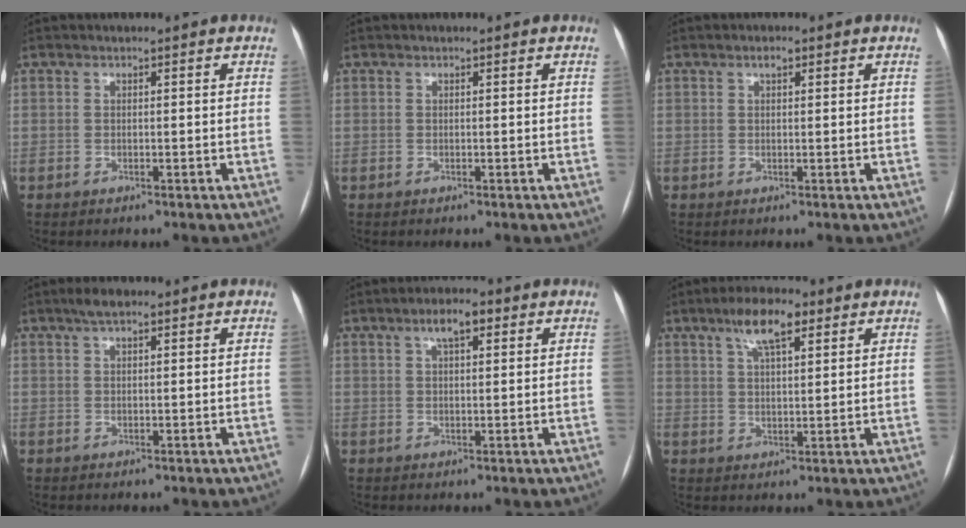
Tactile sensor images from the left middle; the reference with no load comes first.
{"total": 0.0}
{"total": 1.1, "force": [0.6, 0.5, 0.8], "torque": [-0.014, 0.005, 0.009]}
{"total": 2.7, "force": [1.8, 0.7, 1.8], "torque": [-0.037, 0.014, 0.032]}
{"total": 4.1, "force": [2.1, 1.3, 3.2], "torque": [-0.060, 0.012, 0.035]}
{"total": 7.0, "force": [4.1, 1.9, 5.3], "torque": [-0.101, 0.015, 0.070]}